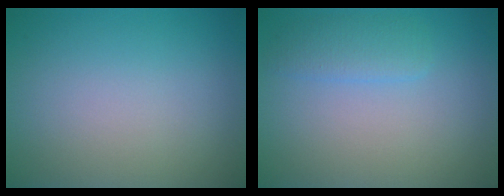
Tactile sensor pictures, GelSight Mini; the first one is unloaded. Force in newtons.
{"total": 1.9, "press": 1.9, "slide": 0.2}